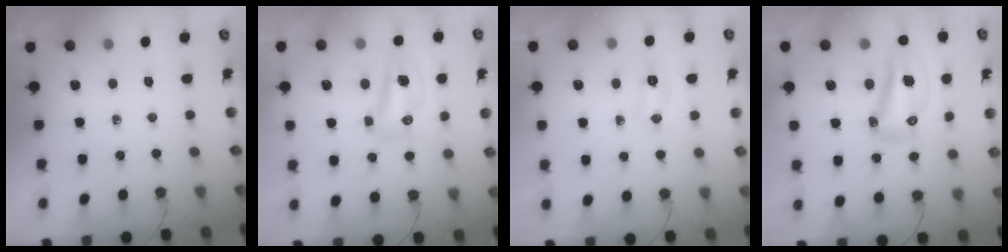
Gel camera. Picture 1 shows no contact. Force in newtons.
{"total": 13.9, "press": 10.7, "slide": 8.8}
{"total": 4.2, "press": 4.1, "slide": 0.5}
{"total": 15.3, "press": 13.8, "slide": 6.6}